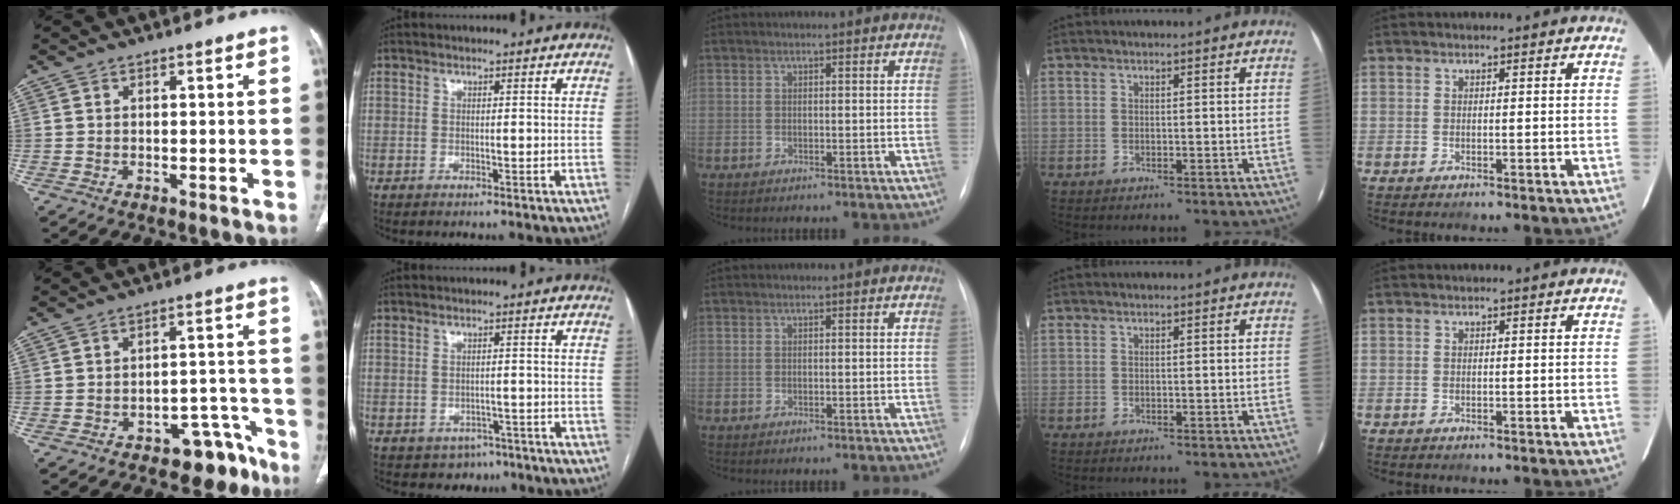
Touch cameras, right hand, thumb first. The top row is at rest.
{"thumb": {"total": 8.0, "force": [-6.0, 4.5, 2.8], "torque": [0.002, 0.080, -0.082]}, "index": {"total": 3.5, "force": [-2.1, 2.7, 0.9], "torque": [-0.003, 0.006, -0.021]}}